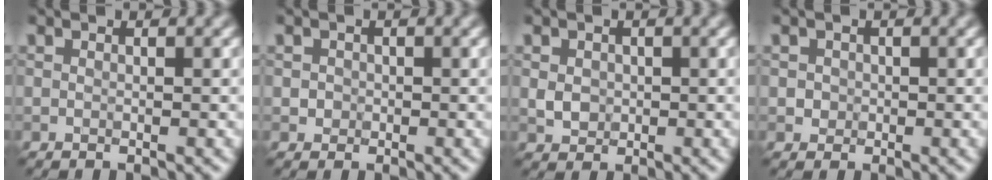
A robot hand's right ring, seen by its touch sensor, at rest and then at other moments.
{"total": 0.8, "force": [0.0, 0.8, 0.1], "torque": [0.006, -0.001, -0.002]}
{"total": 1.6, "force": [0.0, 1.4, 0.8], "torque": [-0.016, -0.001, -0.001]}
{"total": 1.0, "force": [0.0, 0.9, 0.1], "torque": [0.008, -0.002, 0.001]}